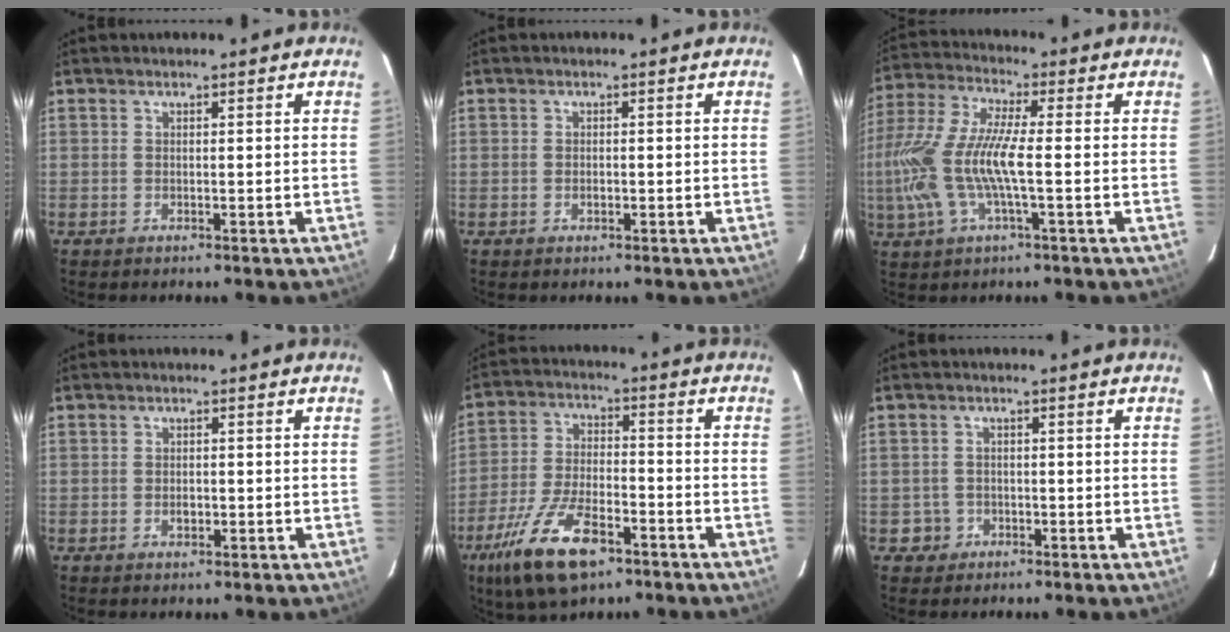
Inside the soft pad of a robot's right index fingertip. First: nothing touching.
{"total": 1.1, "force": [-0.4, 0.9, 0.7], "torque": [-0.011, 0.002, -0.006]}
{"total": 16.0, "force": [-2.5, 3.5, 15.4], "torque": [-0.314, -0.006, -0.052]}
{"total": 1.8, "force": [-0.6, 1.3, 1.1], "torque": [-0.020, 0.003, -0.010]}
{"total": 15.4, "force": [-9.2, 6.1, 10.7], "torque": [-0.231, -0.026, -0.168]}
{"total": 3.0, "force": [-1.0, 2.8, 0.0], "torque": [-0.002, 0.016, -0.014]}